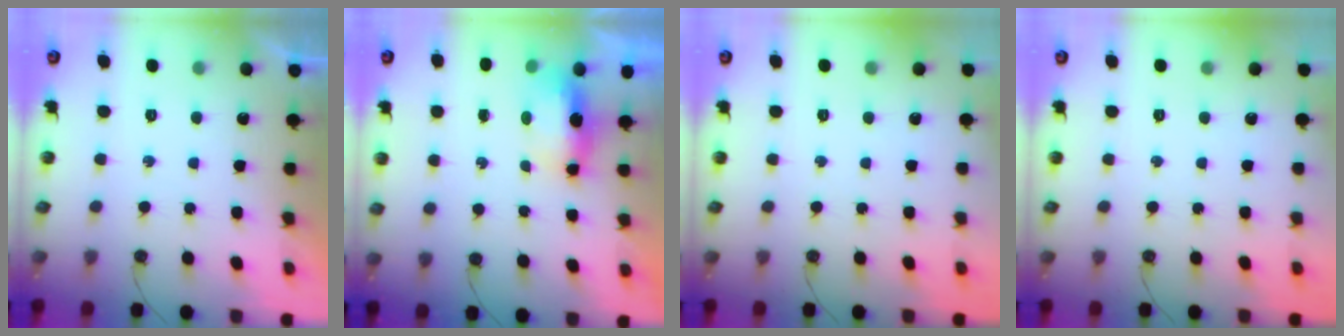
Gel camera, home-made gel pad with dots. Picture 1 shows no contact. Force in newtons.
{"total": 6.3, "press": 6.2, "slide": 1.2}
{"total": 0.0}
{"total": 0.0}